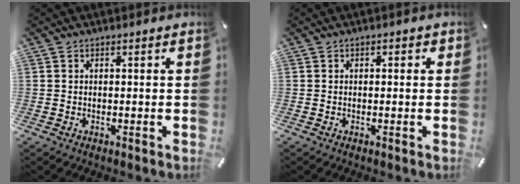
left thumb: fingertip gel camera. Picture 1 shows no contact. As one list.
[{"total": 0.8, "force": [-0.1, 0.5, 0.6], "torque": [-0.011, 0.004, -0.003]}]